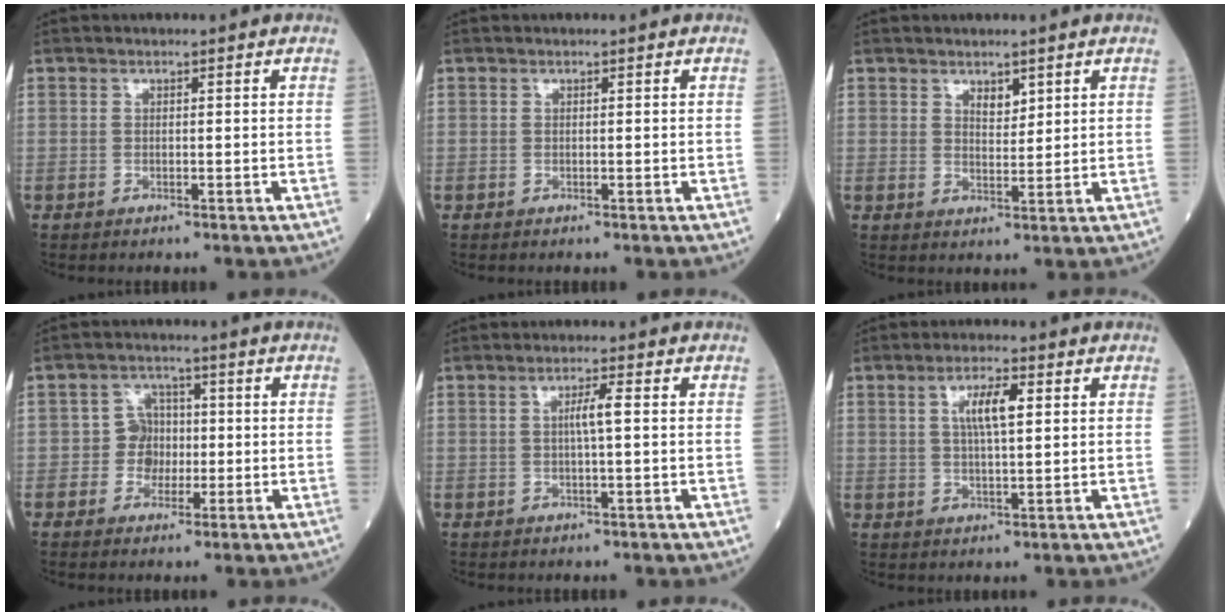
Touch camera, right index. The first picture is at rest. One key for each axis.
{"total": 0.0}
{"total": 2.4, "fx": 1.6, "fy": 1.1, "fz": 1.4, "tx": -0.022, "ty": -0.005, "tz": 0.031}
{"total": 4.3, "fx": -0.5, "fy": 4.0, "fz": 1.5, "tx": -0.018, "ty": 0.014, "tz": -0.010}
{"total": 2.7, "fx": 0.2, "fy": -0.1, "fz": 2.7, "tx": -0.050, "ty": 0.001, "tz": 0.002}
{"total": 5.4, "fx": 1.6, "fy": 1.0, "fz": 5.1, "tx": -0.096, "ty": 0.006, "tz": 0.030}